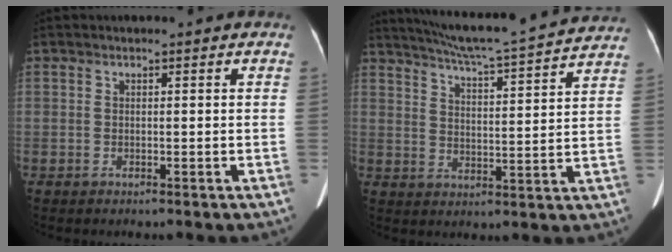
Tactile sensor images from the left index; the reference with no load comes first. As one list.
[{"total": 19.8, "force": [18.4, -0.3, 7.5], "torque": [-0.131, -0.011, 0.247]}]